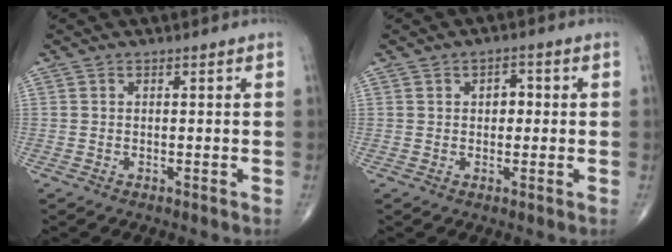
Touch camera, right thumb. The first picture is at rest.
{"total": 3.1, "force": [0.4, 2.1, 2.2], "torque": [-0.016, 0.007, 0.002]}